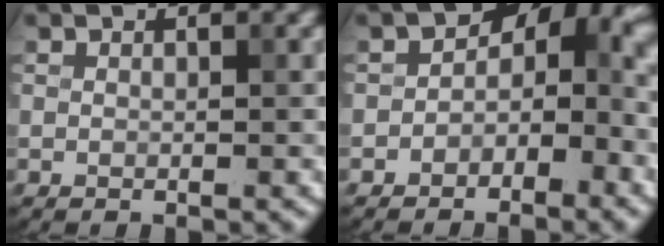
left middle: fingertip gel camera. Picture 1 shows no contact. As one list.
[{"total": 4.5, "force": [-1.1, 3.1, 3.1], "torque": [-0.021, 0.013, -0.033]}]